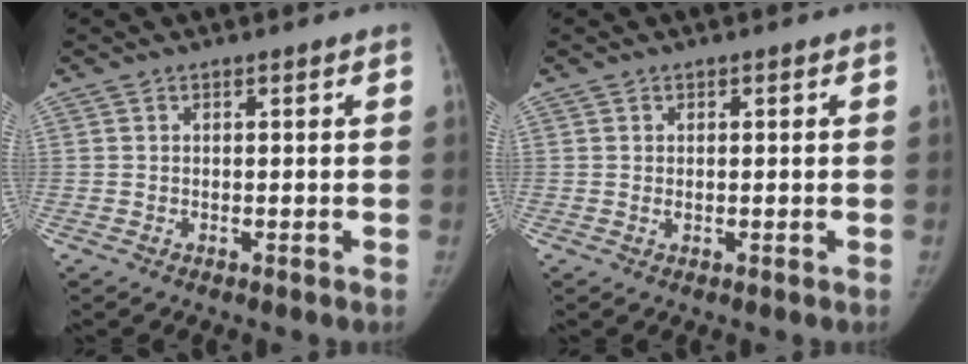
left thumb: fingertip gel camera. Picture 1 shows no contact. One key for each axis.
{"total": 0.7, "fx": 0.1, "fy": 0.5, "fz": 0.5, "tx": -0.006, "ty": -0.001, "tz": 0.001}